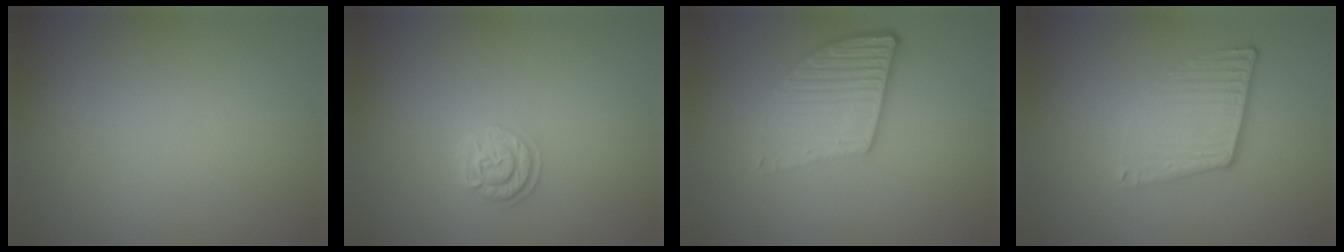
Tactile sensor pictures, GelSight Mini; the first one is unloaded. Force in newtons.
{"total": 1.7, "press": 1.7, "slide": 0.3}
{"total": 5.6, "press": 3.9, "slide": 4.0}
{"total": 4.3, "press": 2.8, "slide": 3.3}